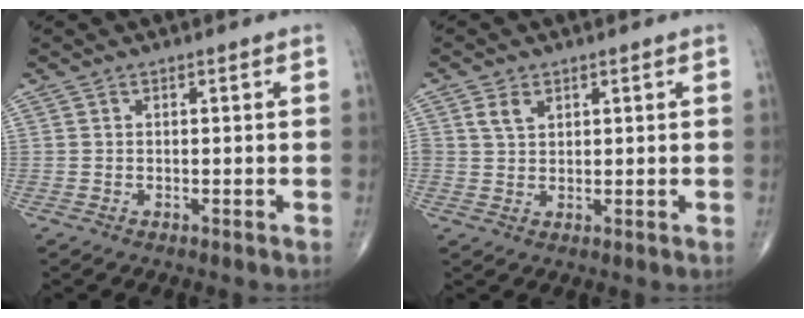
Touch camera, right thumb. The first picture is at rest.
{"total": 3.1, "force": [1.5, 2.0, 1.8], "torque": [-0.026, -0.004, 0.033]}